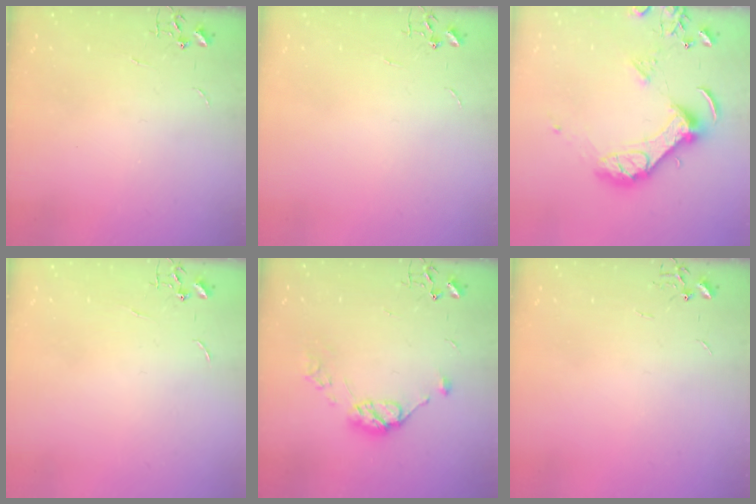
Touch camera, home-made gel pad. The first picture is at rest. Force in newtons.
{"total": 0.0}
{"total": 14.7, "press": 14.6, "slide": 2.1}
{"total": 0.0}
{"total": 9.5, "press": 9.5, "slide": 0.5}
{"total": 0.0}